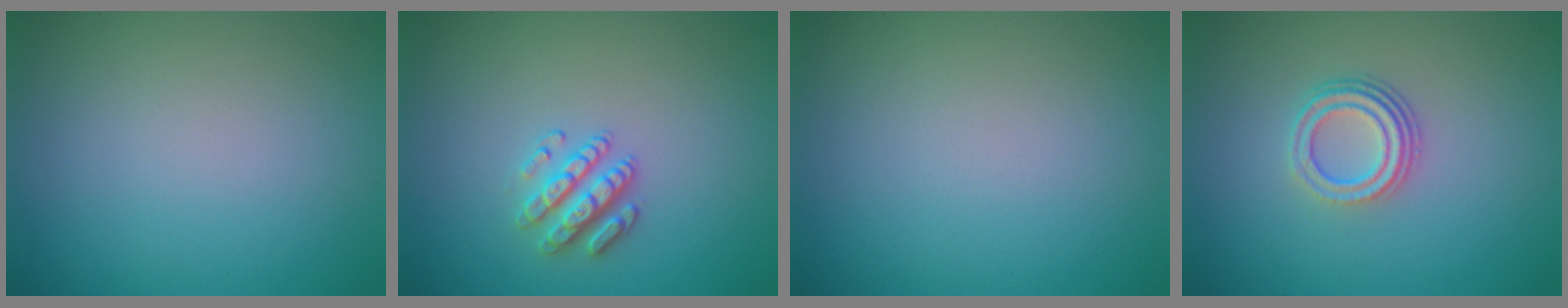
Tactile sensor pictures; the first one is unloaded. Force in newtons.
{"total": 2.6, "press": 2.6, "slide": 0.6}
{"total": 0.0}
{"total": 3.3, "press": 2.4, "slide": 2.3}